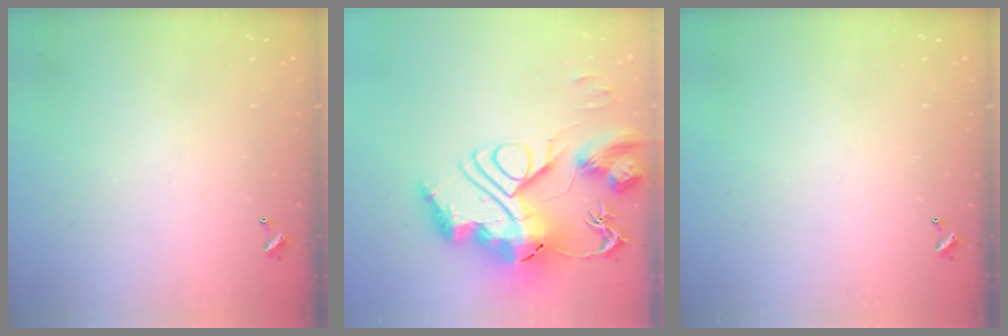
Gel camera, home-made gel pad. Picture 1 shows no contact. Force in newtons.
{"total": 0.7, "press": 0.7, "slide": 0.0}
{"total": 0.0}